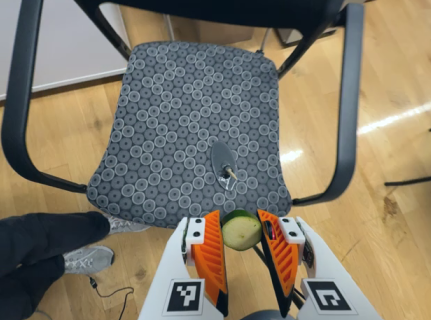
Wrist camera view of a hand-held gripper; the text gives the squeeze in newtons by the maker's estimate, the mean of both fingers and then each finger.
{"total": 8.7, "left": 8.5, "right": 9.0}